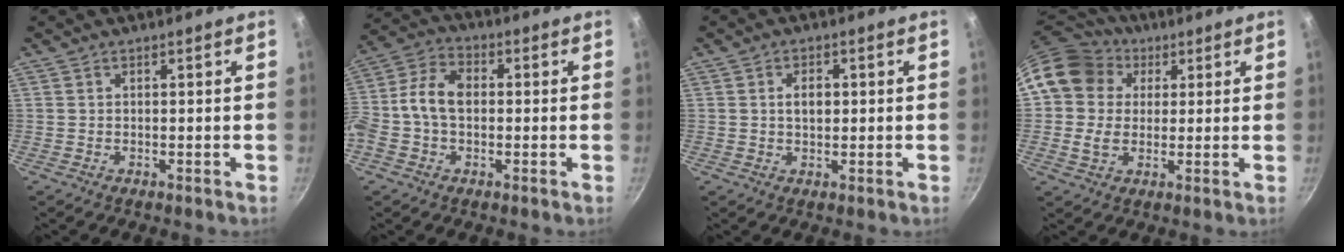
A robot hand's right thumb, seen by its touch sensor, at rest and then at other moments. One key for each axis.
{"total": 9.4, "fx": -0.3, "fy": 6.5, "fz": 6.9, "tx": -0.122, "ty": 0.031, "tz": -0.025}
{"total": 3.2, "fx": 0.4, "fy": 2.2, "fz": 2.4, "tx": -0.028, "ty": 0.003, "tz": 0.005}
{"total": 13.6, "fx": 4.4, "fy": 11.3, "fz": 6.1, "tx": -0.097, "ty": 0.012, "tz": 0.063}